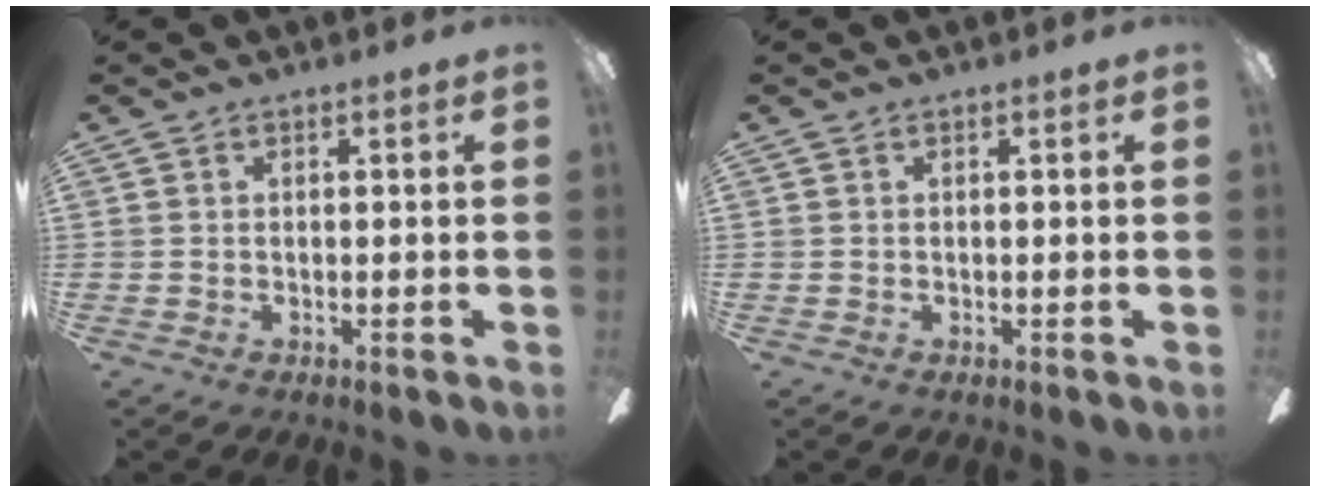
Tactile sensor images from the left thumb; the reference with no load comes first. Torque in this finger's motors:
{"motor_torque": [-0.01, 0.01, -0.23, -0.01, 0.00]}